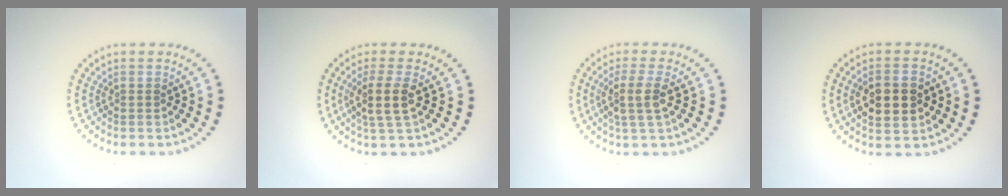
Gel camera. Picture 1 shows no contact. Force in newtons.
{"total": 2.8, "press": 2.4, "slide": 1.5}
{"total": 2.9, "press": 2.4, "slide": 1.7}
{"total": 4.6, "press": 4.6, "slide": 0.3}